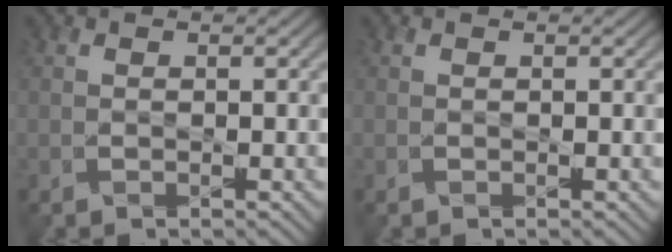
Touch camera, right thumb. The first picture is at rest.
{"total": 0.0}